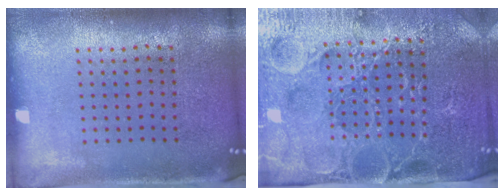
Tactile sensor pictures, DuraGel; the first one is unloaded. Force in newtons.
{"total": 4.9, "press": 4.5, "slide": 1.9}